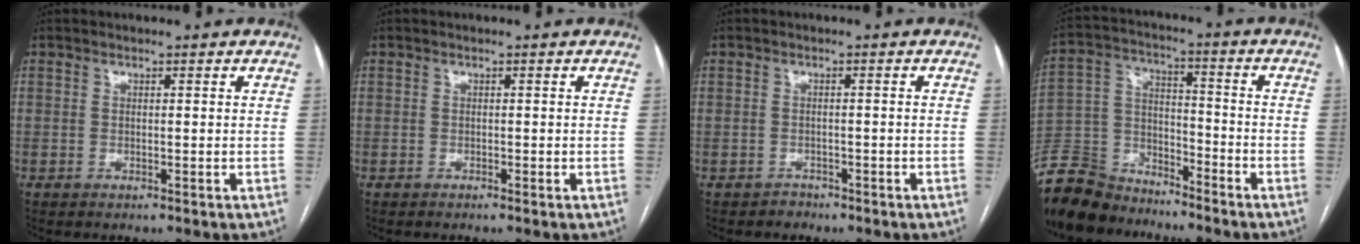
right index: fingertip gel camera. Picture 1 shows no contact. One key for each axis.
{"total": 0.0}
{"total": 1.7, "fx": -1.2, "fy": 1.1, "fz": -0.4, "tx": 0.001, "ty": 0.005, "tz": -0.023}
{"total": 11.9, "fx": -10.9, "fy": 4.2, "fz": 2.1, "tx": -0.052, "ty": 0.014, "tz": -0.211}